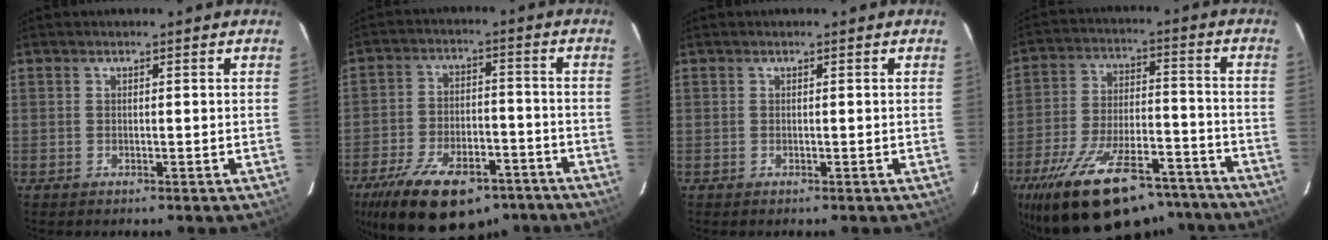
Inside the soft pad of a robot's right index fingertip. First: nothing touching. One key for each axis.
{"total": 21.3, "fx": -14.3, "fy": 10.1, "fz": 12.2, "tx": -0.243, "ty": -0.013, "tz": -0.214}
{"total": 0.0}
{"total": 27.3, "fx": -21.0, "fy": 10.3, "fz": 14.1, "tx": -0.268, "ty": -0.013, "tz": -0.305}